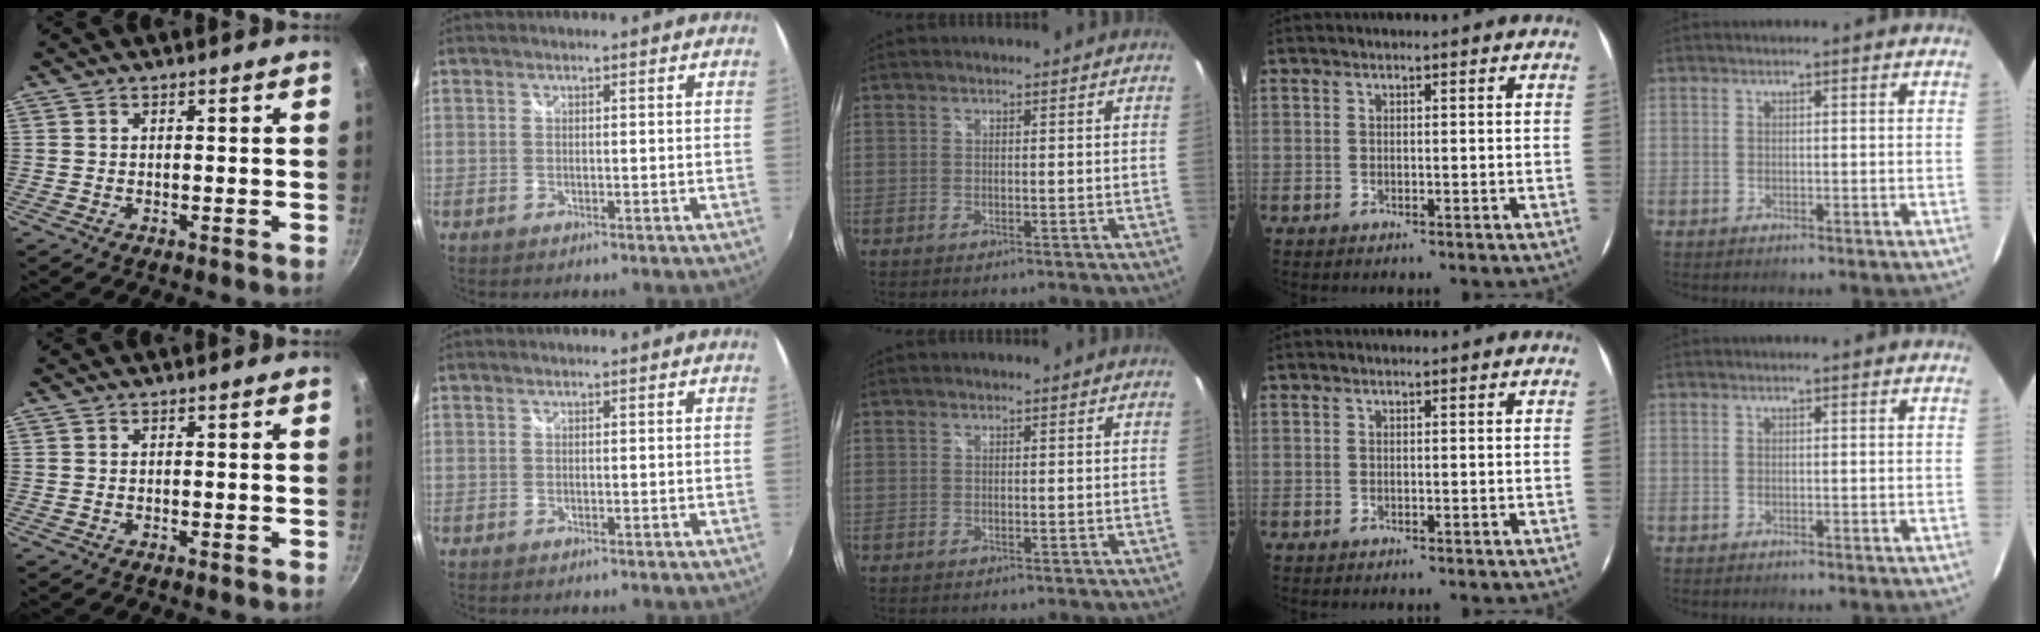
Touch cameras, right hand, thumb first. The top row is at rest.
{}